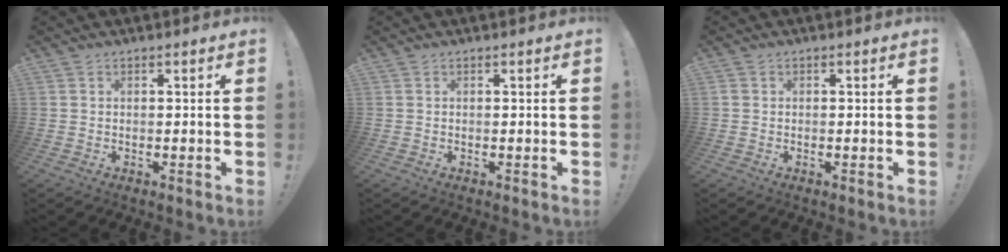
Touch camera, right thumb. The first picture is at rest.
{"total": 0.0}
{"total": 0.8, "force": [-0.2, 0.7, 0.4], "torque": [-0.011, 0.004, -0.002]}